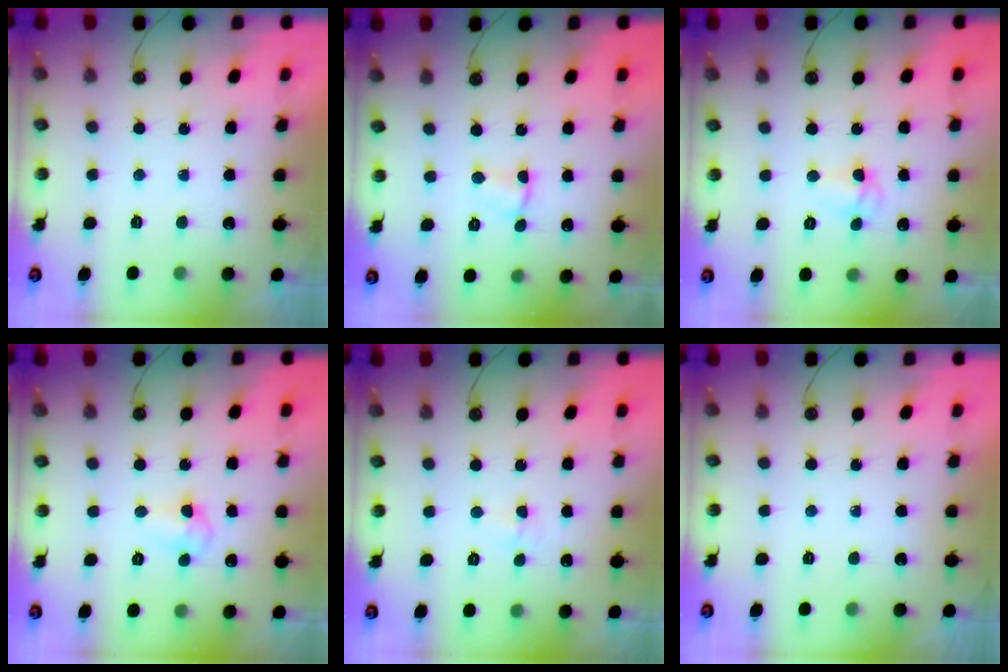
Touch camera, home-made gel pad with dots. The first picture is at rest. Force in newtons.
{"total": 3.0, "press": 1.2, "slide": 2.7}
{"total": 3.5, "press": 3.4, "slide": 1.0}
{"total": 4.7, "press": 4.6, "slide": 0.9}
{"total": 3.9, "press": 2.2, "slide": 3.2}
{"total": 0.0}